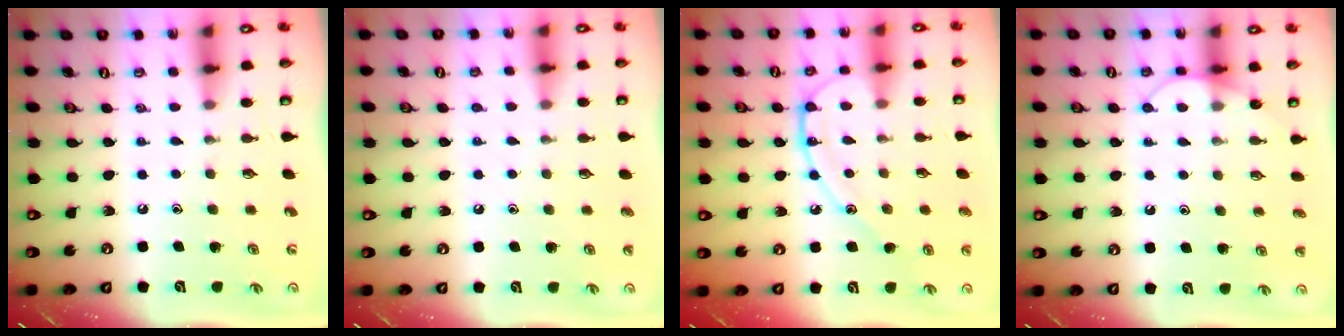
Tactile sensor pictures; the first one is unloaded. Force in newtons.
{"total": 4.3, "press": 4.2, "slide": 0.4}
{"total": 10.6, "press": 10.6, "slide": 0.2}
{"total": 5.5, "press": 5.5, "slide": 0.3}